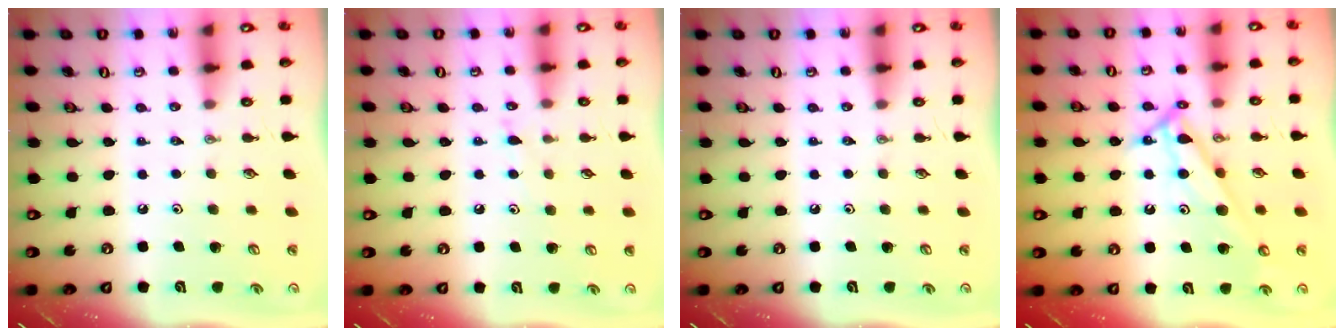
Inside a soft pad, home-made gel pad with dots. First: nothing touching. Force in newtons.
{"total": 5.9, "press": 5.9, "slide": 0.7}
{"total": 0.0}
{"total": 10.4, "press": 10.4, "slide": 0.3}